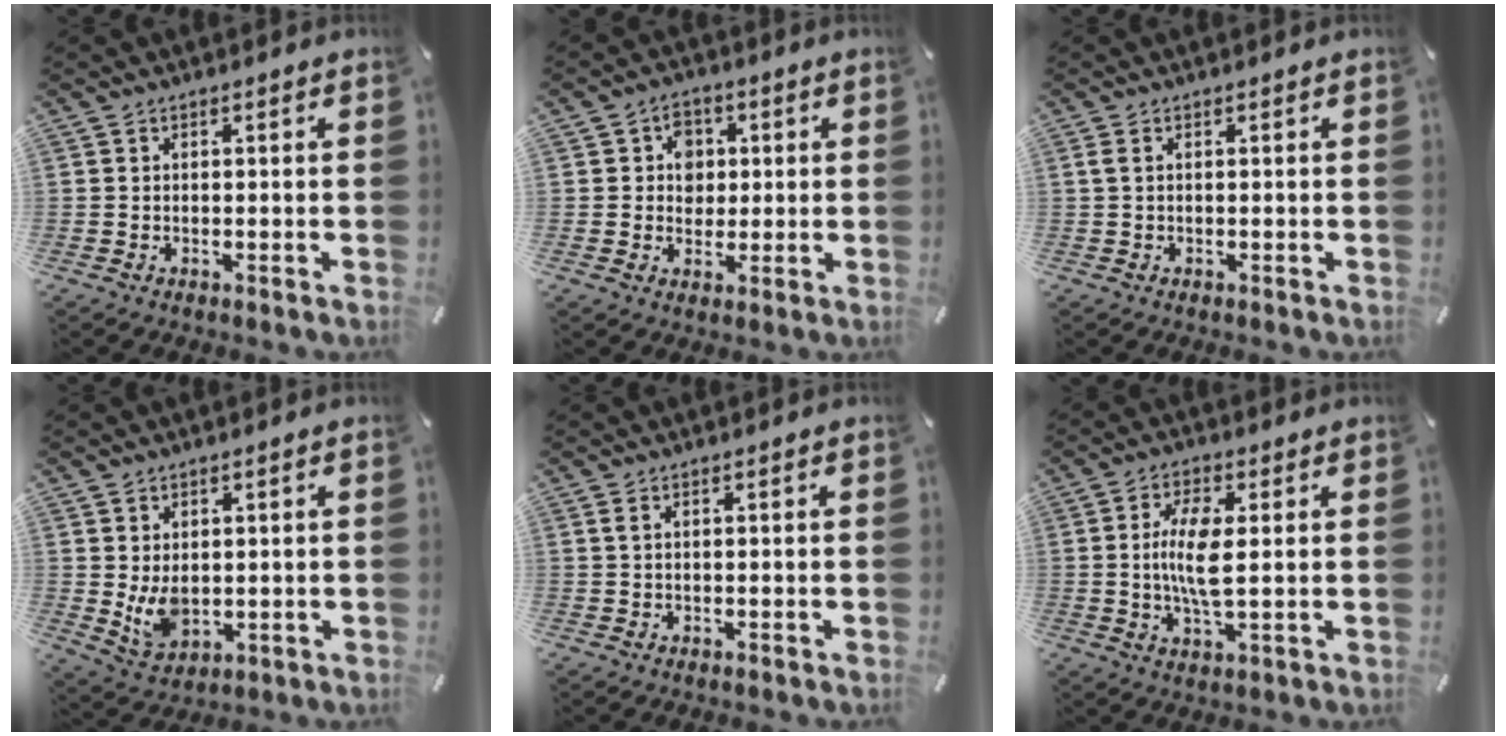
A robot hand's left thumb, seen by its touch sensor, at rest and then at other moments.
{"total": 5.8, "force": [0.9, 5.4, 2.1], "torque": [-0.022, 0.000, 0.010]}
{"total": 0.9, "force": [0.0, 0.2, 0.9], "torque": [-0.018, -0.001, 0.000]}
{"total": 6.3, "force": [1.0, 4.9, 3.8], "torque": [-0.084, -0.012, 0.018]}
{"total": 0.8, "force": [0.3, 0.1, 0.7], "torque": [-0.015, 0.000, 0.005]}
{"total": 8.6, "force": [0.6, 2.9, 8.0], "torque": [-0.178, -0.008, 0.004]}